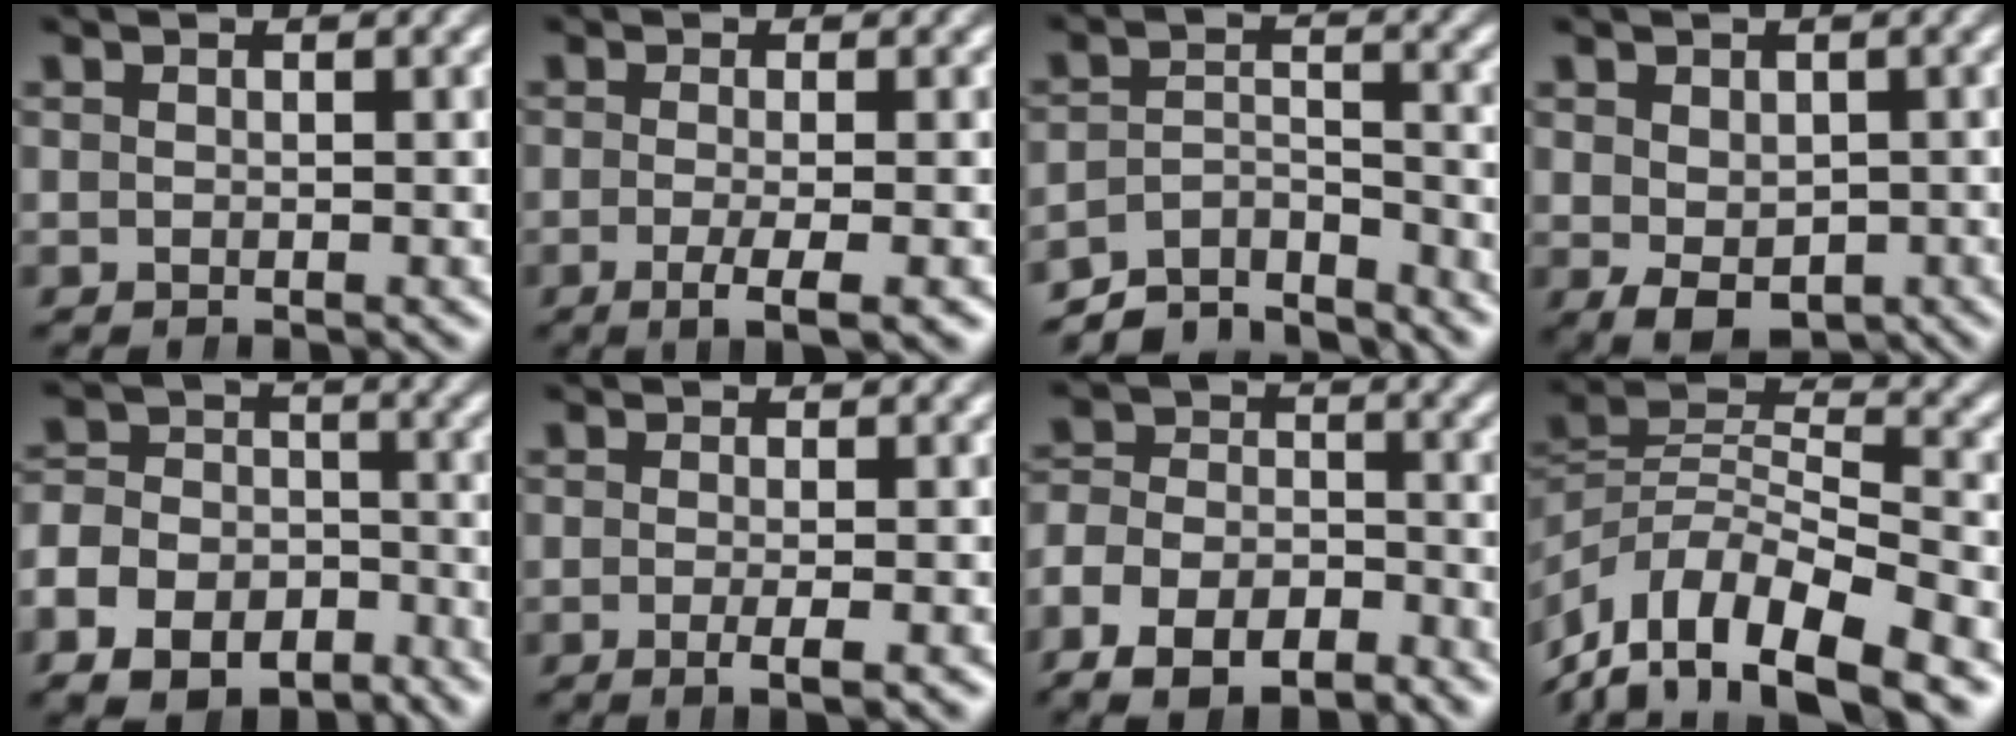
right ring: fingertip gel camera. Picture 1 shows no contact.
{"total": 4.3, "force": [-2.6, 1.0, 3.3], "torque": [-0.064, -0.025, -0.032]}
{"total": 7.2, "force": [-6.2, 2.6, 2.5], "torque": [-0.041, -0.027, -0.100]}
{"total": 4.1, "force": [-2.1, 2.4, 2.7], "torque": [-0.055, -0.036, -0.006]}
{"total": 10.7, "force": [-4.4, 8.9, 4.1], "torque": [-0.083, -0.039, -0.079]}
{"total": 2.7, "force": [-1.6, 0.4, 2.1], "torque": [-0.043, -0.012, -0.022]}
{"total": 8.1, "force": [-4.6, 5.6, 3.5], "torque": [-0.065, -0.026, -0.076]}
{"total": 11.5, "force": [-3.1, 8.1, 7.4], "torque": [-0.158, -0.037, -0.043]}